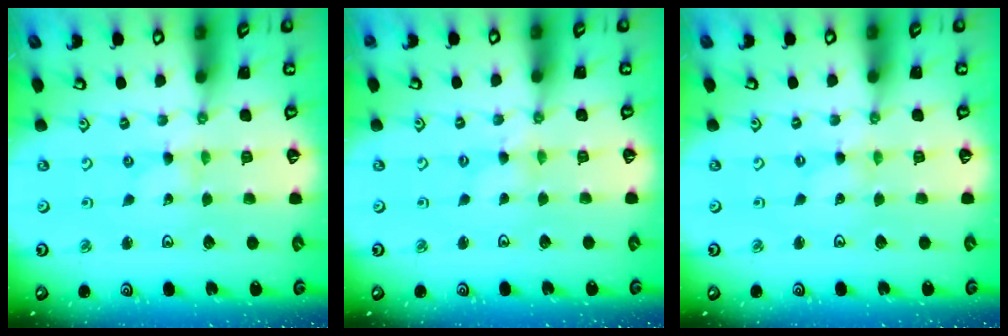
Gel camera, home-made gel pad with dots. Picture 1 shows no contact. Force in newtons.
{"total": 0.0}
{"total": 0.0}